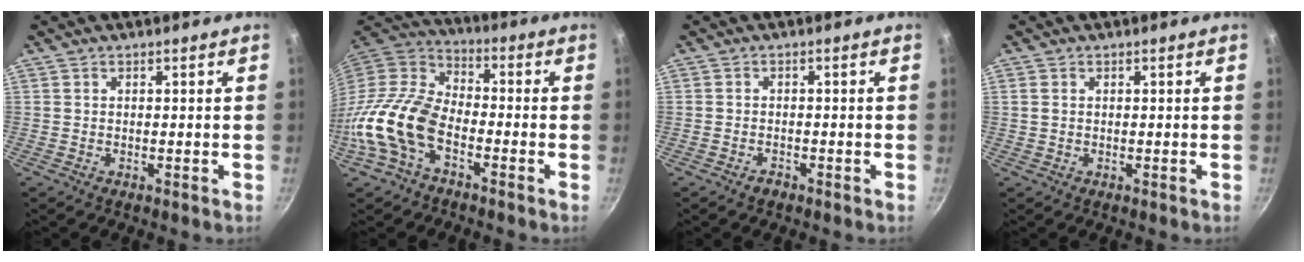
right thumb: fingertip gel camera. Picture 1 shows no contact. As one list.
[{"total": 15.1, "force": [-5.8, 9.2, 10.5], "torque": [-0.193, 0.054, -0.132]}, {"total": 1.5, "force": [-1.1, 0.8, 0.6], "torque": [-0.010, 0.013, -0.020]}, {"total": 1.1, "force": [0.3, 0.8, 0.6], "torque": [-0.013, 0.003, 0.005]}]